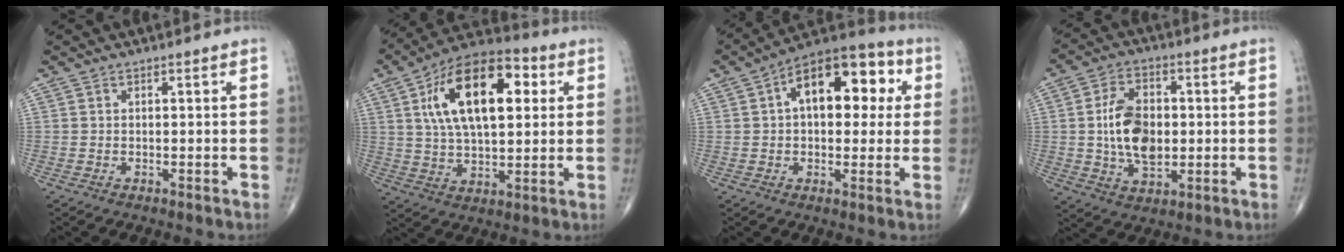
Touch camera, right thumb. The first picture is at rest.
{"total": 20.4, "force": [5.5, 10.2, 16.8], "torque": [-0.262, 0.009, 0.085]}
{"total": 17.1, "force": [4.0, 9.5, 13.7], "torque": [-0.160, 0.029, 0.048]}
{"total": 12.0, "force": [0.1, 7.5, 9.5], "torque": [-0.153, 0.003, 0.005]}